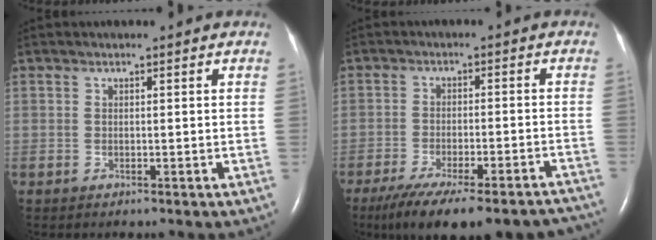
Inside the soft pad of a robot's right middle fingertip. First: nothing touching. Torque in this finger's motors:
{"motor_torque": [1.10, -1.04, 0.22, 0.12]}